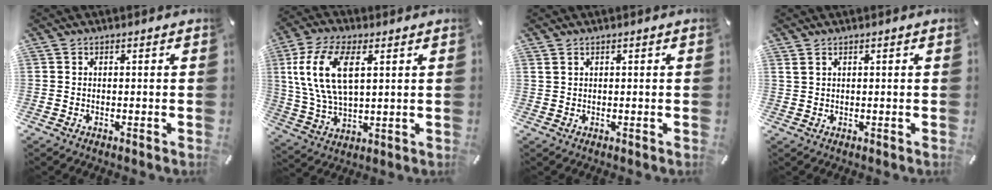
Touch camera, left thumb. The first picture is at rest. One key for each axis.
{"total": 13.7, "fx": 4.4, "fy": 7.1, "fz": 10.8, "tx": -0.258, "ty": -0.001, "tz": 0.072}
{"total": 0.8, "fx": 0.5, "fy": 0.5, "fz": 0.4, "tx": -0.008, "ty": 0.001, "tz": 0.009}
{"total": 1.1, "fx": 0.7, "fy": 0.5, "fz": 0.6, "tx": -0.013, "ty": -0.001, "tz": 0.014}